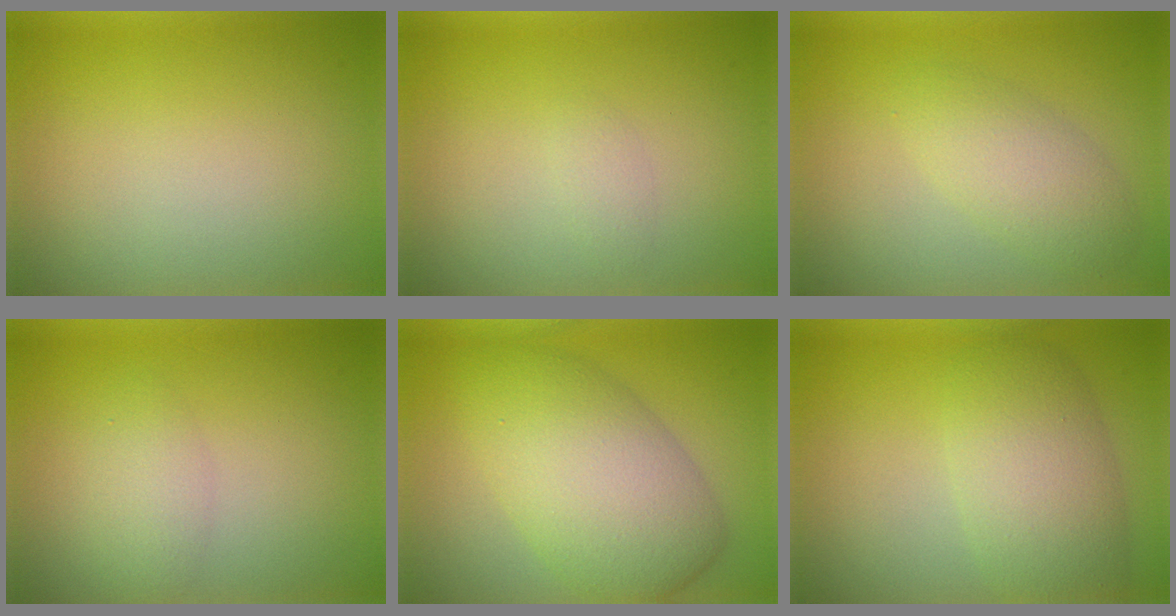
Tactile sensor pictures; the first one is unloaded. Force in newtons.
{"total": 0.8, "press": 0.8, "slide": 0.0}
{"total": 3.5, "press": 3.5, "slide": 0.1}
{"total": 2.0, "press": 2.0, "slide": 0.1}
{"total": 8.7, "press": 8.7, "slide": 0.1}
{"total": 5.8, "press": 5.8, "slide": 0.2}